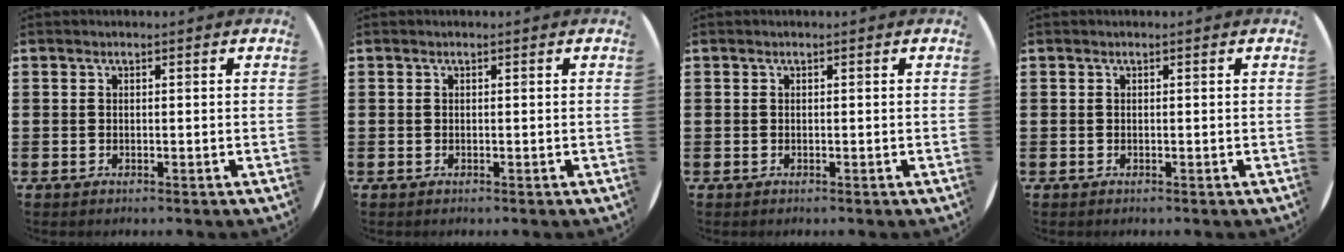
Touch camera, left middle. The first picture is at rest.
{"total": 0.0}
{"total": 0.0}
{"total": 0.0}